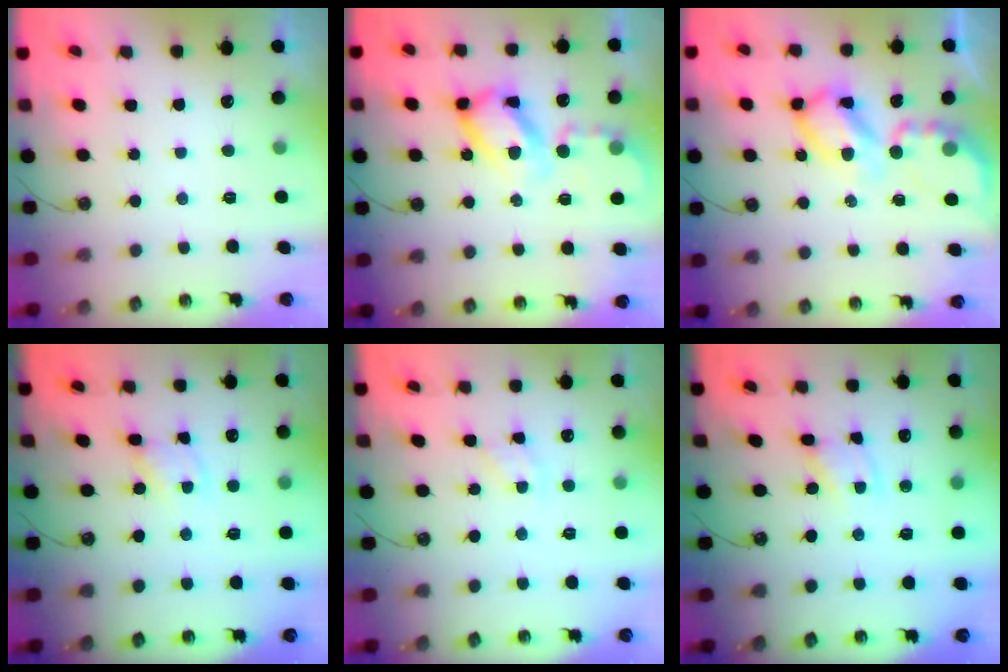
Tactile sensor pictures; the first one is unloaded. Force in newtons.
{"total": 14.9, "press": 14.9, "slide": 1.4}
{"total": 13.2, "press": 13.1, "slide": 1.2}
{"total": 1.8, "press": 1.8, "slide": 0.2}
{"total": 3.4, "press": 3.4, "slide": 0.2}
{"total": 2.6, "press": 2.6, "slide": 0.2}